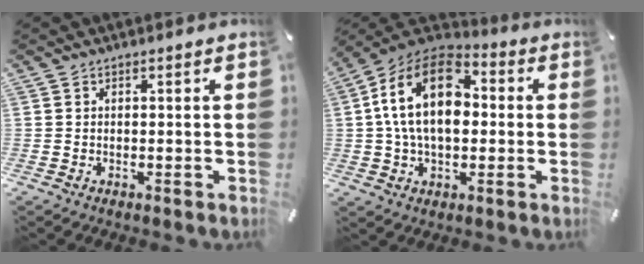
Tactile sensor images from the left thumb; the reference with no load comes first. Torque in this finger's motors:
{"motor_torque": [1.41, 3.00, 1.65, -1.12, 0.47]}